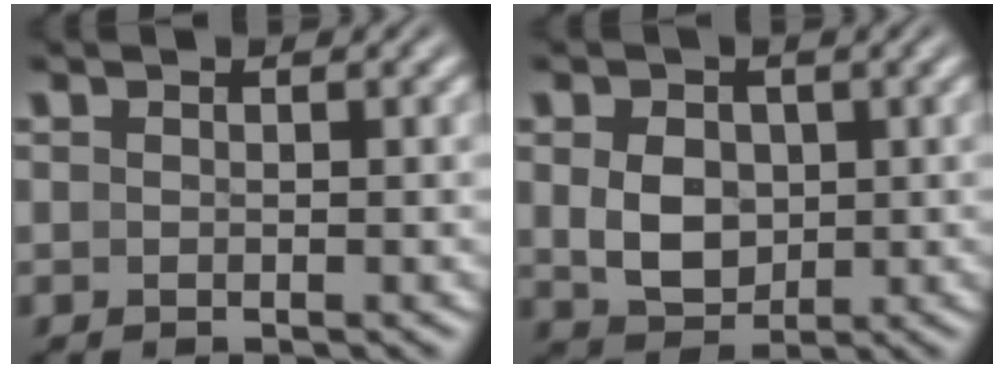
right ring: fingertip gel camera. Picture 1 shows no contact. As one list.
[{"total": 4.5, "force": [0.0, 3.5, 2.8], "torque": [-0.051, -0.022, 0.016]}]